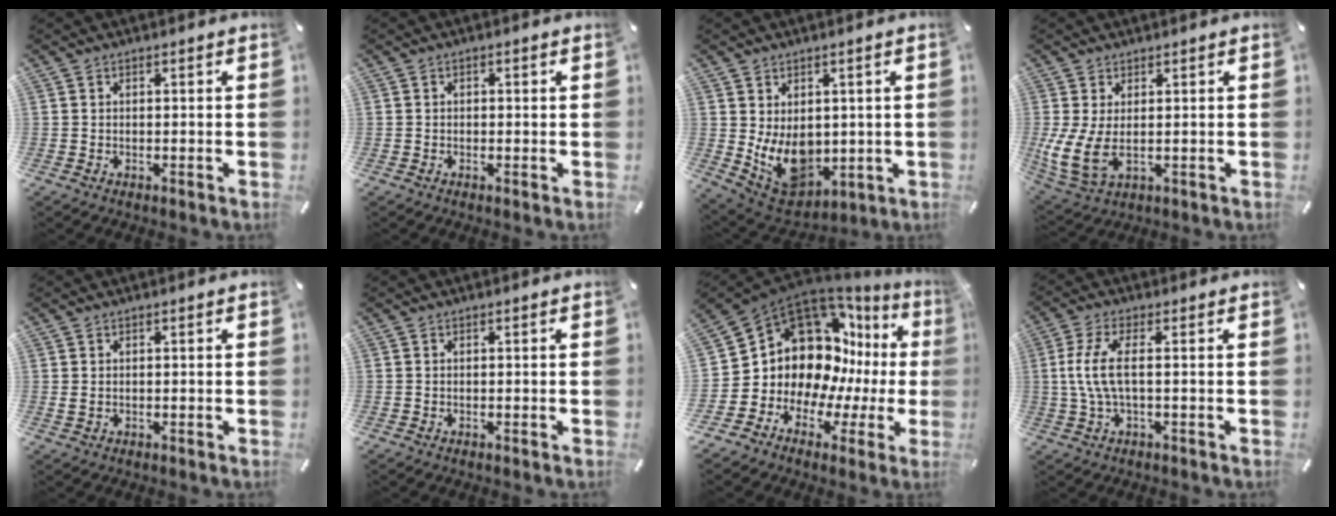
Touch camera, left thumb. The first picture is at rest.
{"total": 0.8, "force": [-0.3, 0.7, 0.3], "torque": [-0.005, 0.005, -0.007]}
{"total": 11.1, "force": [0.2, 8.7, 7.0], "torque": [-0.124, -0.024, 0.013]}
{"total": 8.5, "force": [0.8, 4.6, 7.0], "torque": [-0.153, -0.016, 0.019]}
{"total": 1.1, "force": [0.0, 0.9, 0.7], "torque": [-0.013, 0.003, 0.000]}
{"total": 0.0}
{"total": 15.0, "force": [3.9, 12.5, 7.3], "torque": [-0.126, -0.081, 0.089]}
{"total": 7.7, "force": [0.2, 2.3, 7.3], "torque": [-0.167, -0.014, -0.004]}